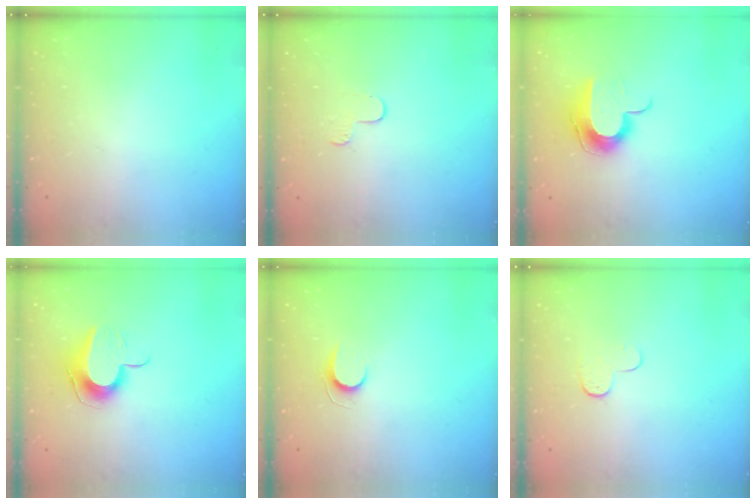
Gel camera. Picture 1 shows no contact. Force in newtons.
{"total": 4.1, "press": 4.0, "slide": 0.4}
{"total": 11.8, "press": 11.8, "slide": 0.7}
{"total": 10.0, "press": 10.0, "slide": 1.2}
{"total": 5.6, "press": 5.6, "slide": 0.5}
{"total": 3.9, "press": 3.8, "slide": 0.4}